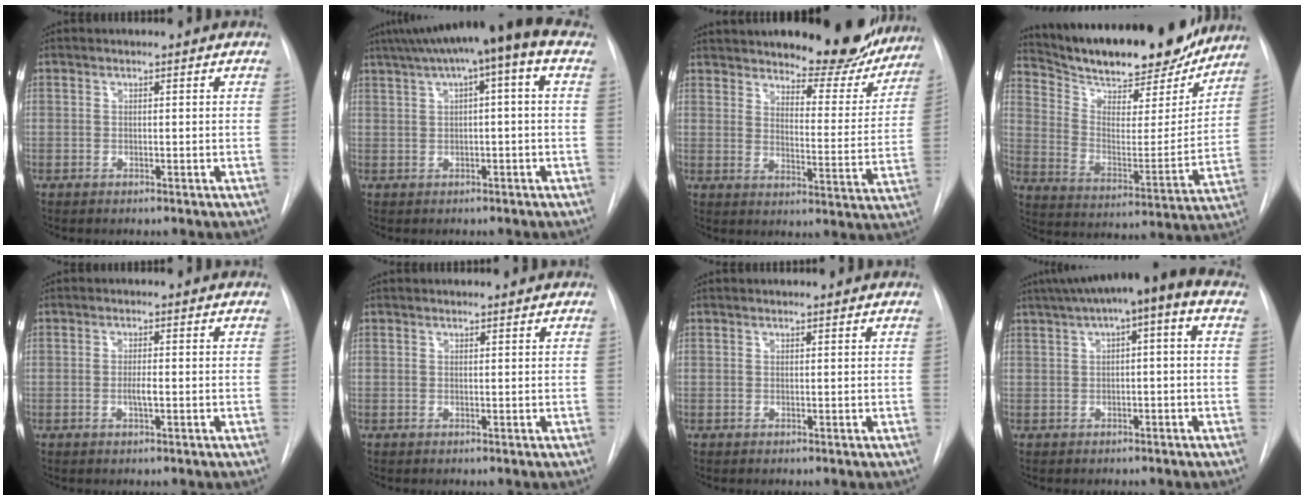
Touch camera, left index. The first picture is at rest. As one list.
[{"total": 11.5, "force": [5.7, 1.1, 9.9], "torque": [-0.156, 0.054, 0.079]}, {"total": 17.4, "force": [15.7, 4.0, 6.5], "torque": [-0.068, -0.034, 0.203]}, {"total": 25.0, "force": [21.9, 6.0, 10.4], "torque": [-0.177, -0.017, 0.320]}, {"total": 1.5, "force": [-0.3, 0.1, 1.5], "torque": [-0.030, -0.002, -0.005]}, {"total": 2.9, "force": [2.7, 0.5, 0.9], "torque": [-0.012, 0.023, 0.035]}, {"total": 2.1, "force": [2.0, 0.2, 0.6], "torque": [-0.008, 0.019, 0.026]}, {"total": 9.6, "force": [4.3, 1.5, 8.5], "torque": [-0.133, 0.049, 0.057]}]